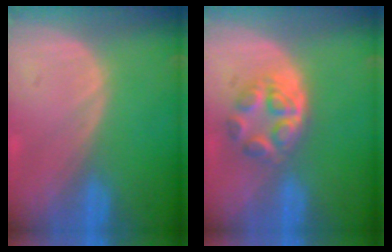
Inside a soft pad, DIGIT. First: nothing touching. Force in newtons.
{"total": 6.1, "press": 5.3, "slide": 3.2}